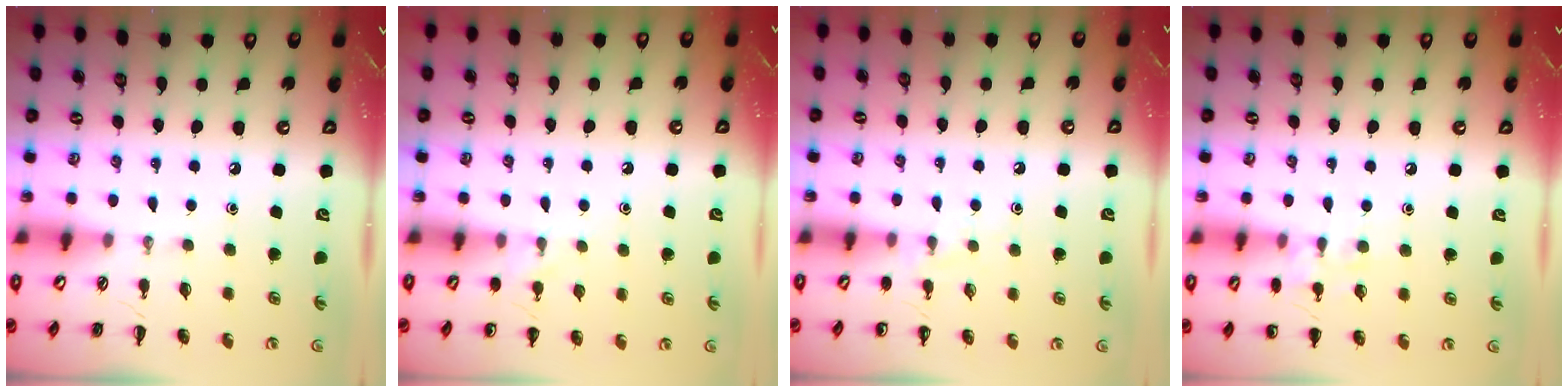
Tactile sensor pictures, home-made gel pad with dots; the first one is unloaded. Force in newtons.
{"total": 5.0, "press": 4.7, "slide": 1.9}
{"total": 5.1, "press": 4.8, "slide": 1.9}
{"total": 7.4, "press": 7.1, "slide": 2.1}